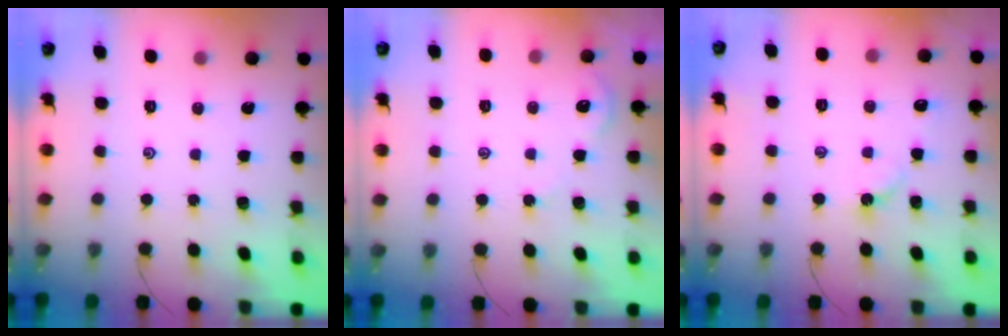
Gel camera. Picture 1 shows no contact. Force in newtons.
{"total": 1.7, "press": 1.7, "slide": 0.3}
{"total": 2.2, "press": 2.2, "slide": 0.4}